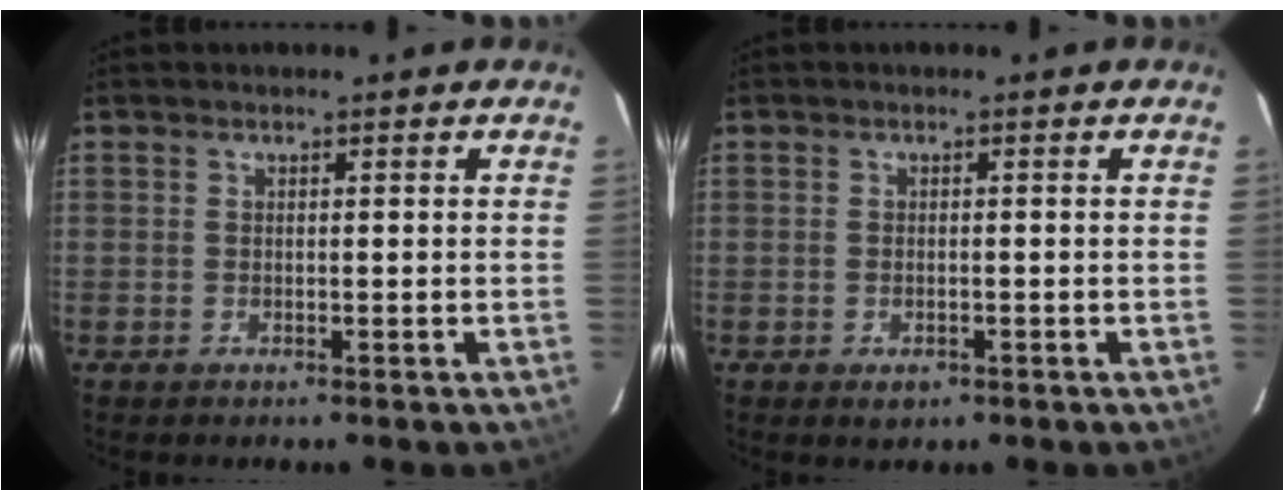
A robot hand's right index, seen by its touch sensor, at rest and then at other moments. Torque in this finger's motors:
{"motor_torque": [0.33, -0.06, 0.06, 0.02]}